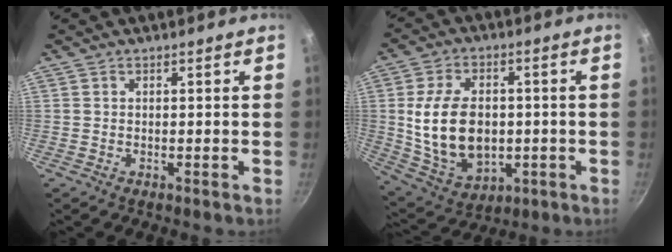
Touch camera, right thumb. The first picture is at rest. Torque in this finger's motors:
{"motor_torque": [-0.30, 1.09, 1.89, -0.29, 0.55]}